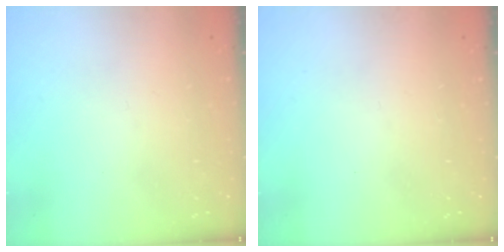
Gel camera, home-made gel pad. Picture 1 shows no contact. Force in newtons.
{"total": 0.0}